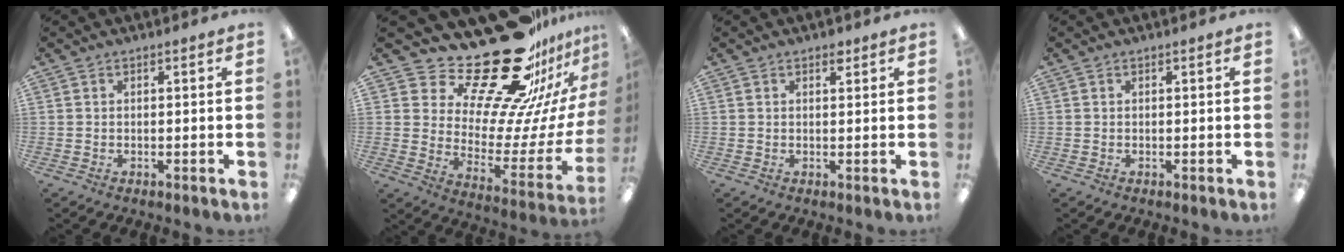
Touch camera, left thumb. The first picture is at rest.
{"total": 28.0, "force": [22.5, 9.1, 14.0], "torque": [-0.214, -0.172, 0.381]}
{"total": 1.6, "force": [1.1, 0.8, 0.8], "torque": [-0.002, -0.005, 0.016]}
{"total": 0.0}